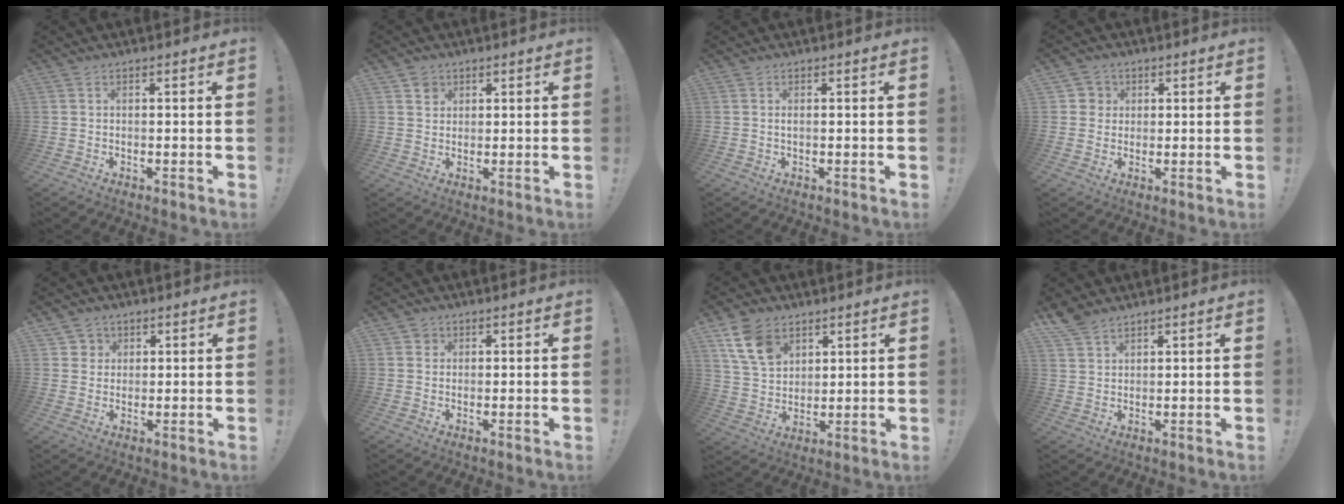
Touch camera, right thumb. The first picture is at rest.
{"total": 3.5, "force": [2.2, 2.8, 0.3], "torque": [0.004, -0.011, 0.038]}
{"total": 0.7, "force": [-0.1, 0.2, 0.7], "torque": [-0.019, 0.003, 0.000]}
{"total": 3.8, "force": [0.8, 3.7, 0.6], "torque": [-0.013, 0.005, 0.016]}
{"total": 3.5, "force": [1.5, 3.2, 0.4], "torque": [-0.010, -0.004, 0.027]}
{"total": 1.9, "force": [0.7, 1.8, 0.3], "torque": [-0.005, 0.001, 0.012]}
{"total": 11.9, "force": [6.4, 8.2, 5.8], "torque": [-0.098, -0.021, 0.128]}
{"total": 4.7, "force": [4.0, 1.8, 1.7], "torque": [-0.029, -0.025, 0.077]}